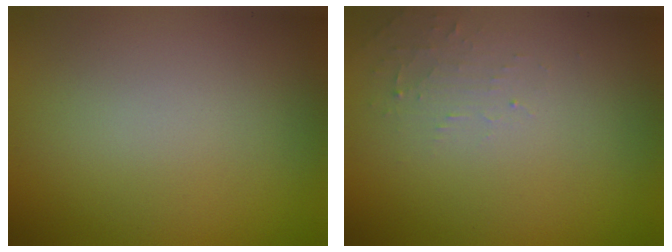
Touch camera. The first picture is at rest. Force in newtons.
{"total": 1.2, "press": 1.2, "slide": 0.3}